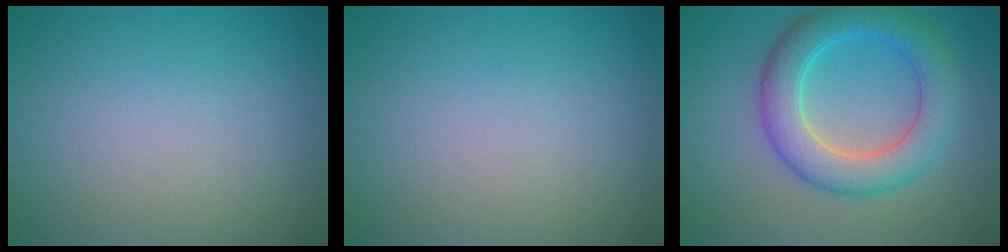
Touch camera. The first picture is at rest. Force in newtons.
{"total": 0.0}
{"total": 6.6, "press": 6.6, "slide": 0.1}